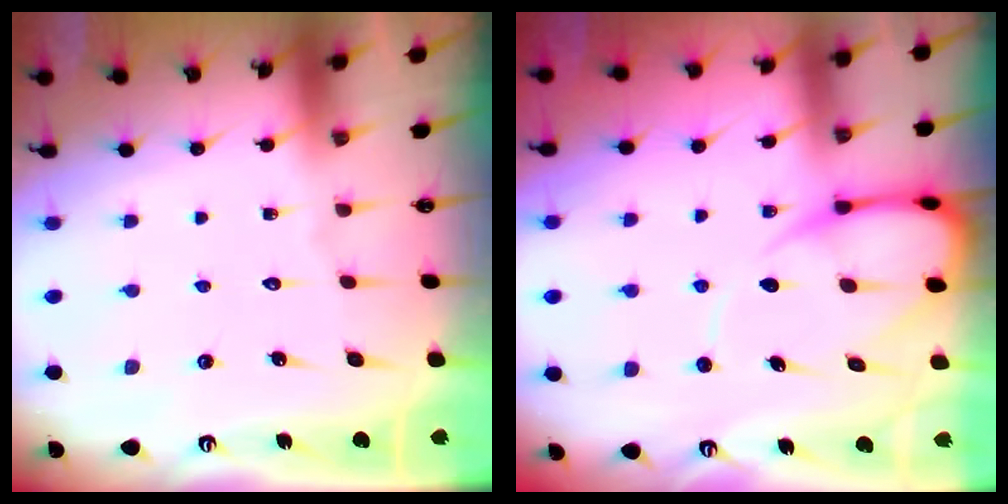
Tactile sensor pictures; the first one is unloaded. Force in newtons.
{"total": 8.7, "press": 8.6, "slide": 1.2}